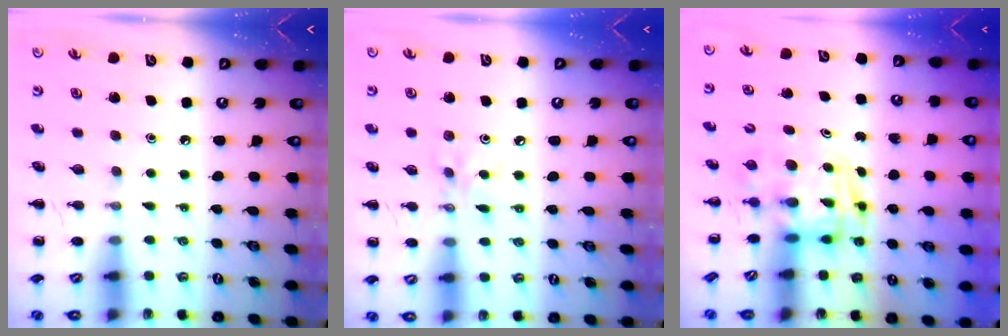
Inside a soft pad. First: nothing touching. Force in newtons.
{"total": 3.8, "press": 3.6, "slide": 1.2}
{"total": 2.8, "press": 2.8, "slide": 0.5}